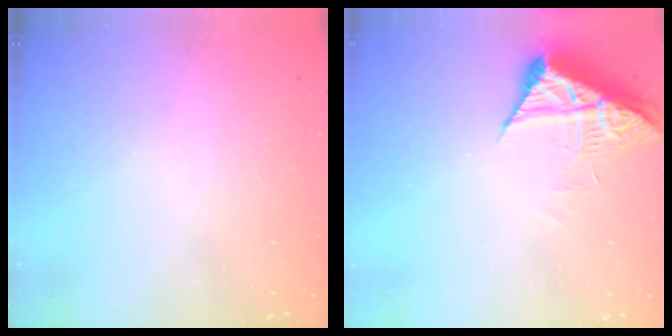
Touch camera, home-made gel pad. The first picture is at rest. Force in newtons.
{"total": 7.5, "press": 7.5, "slide": 0.8}